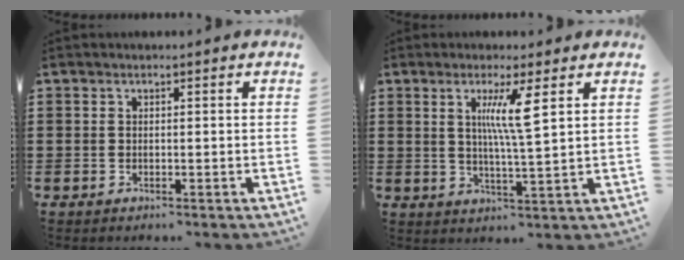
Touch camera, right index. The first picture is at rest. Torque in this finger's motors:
{"motor_torque": [0.22, 0.15, 0.35, 0.09]}